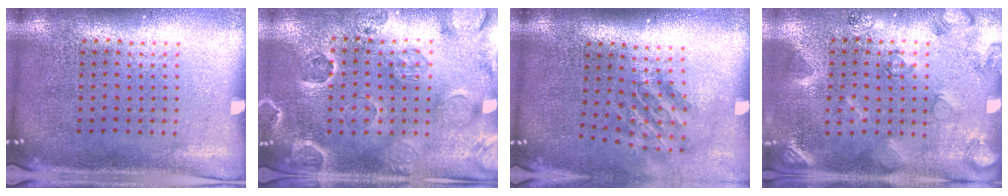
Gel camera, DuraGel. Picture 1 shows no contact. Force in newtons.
{"total": 2.5, "press": 2.3, "slide": 1.0}
{"total": 1.9, "press": 1.3, "slide": 1.3}
{"total": 2.1, "press": 1.8, "slide": 1.0}